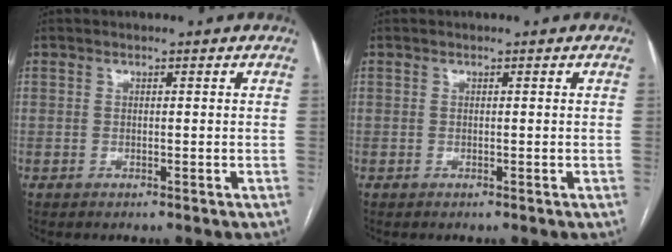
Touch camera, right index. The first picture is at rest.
{"total": 0.0}